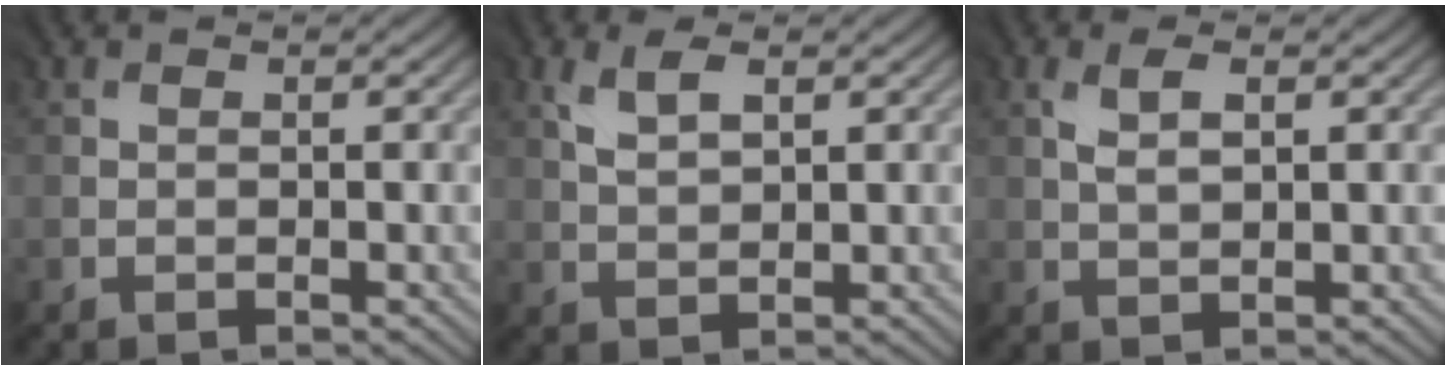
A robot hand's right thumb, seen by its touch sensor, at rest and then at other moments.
{"total": 3.2, "force": [1.9, 1.5, 2.1], "torque": [-0.054, 0.003, 0.041]}
{"total": 2.2, "force": [1.1, 1.0, 1.7], "torque": [-0.042, 0.002, 0.024]}